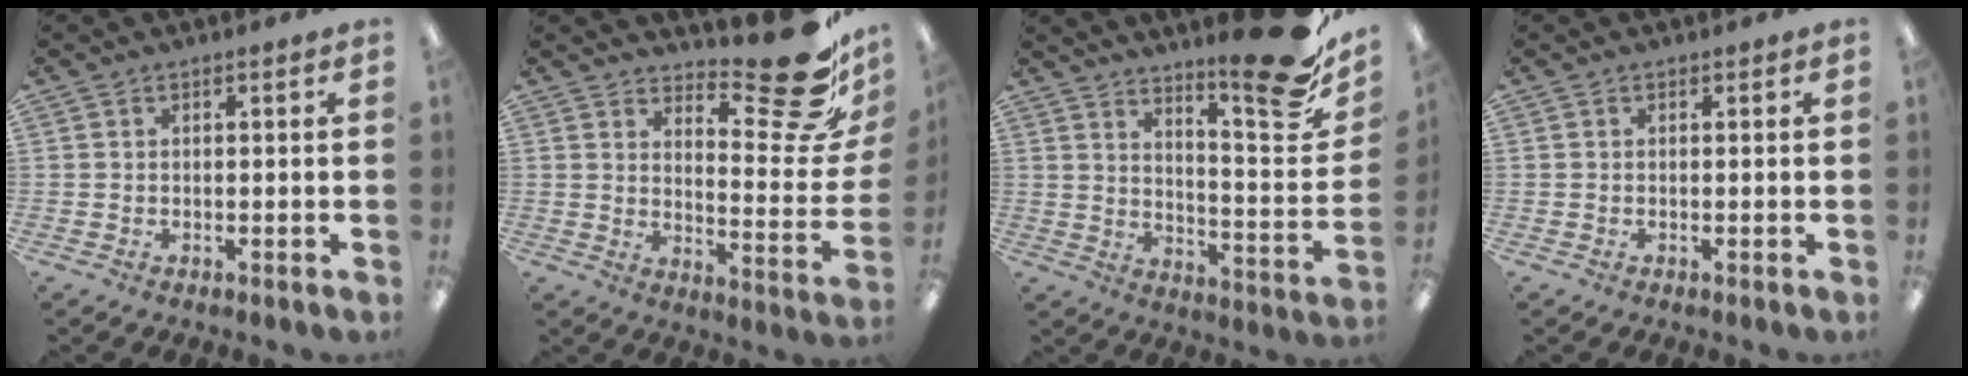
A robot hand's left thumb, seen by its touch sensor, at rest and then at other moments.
{"total": 17.9, "force": [12.4, 5.4, 11.8], "torque": [-0.139, -0.105, 0.201]}
{"total": 17.7, "force": [13.0, 3.5, 11.5], "torque": [-0.145, -0.113, 0.205]}
{"total": 0.0}